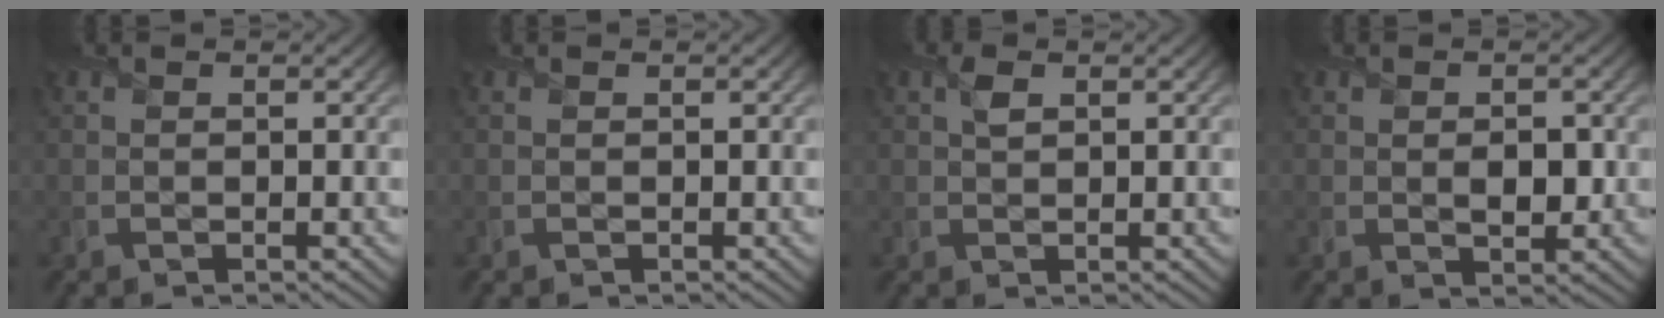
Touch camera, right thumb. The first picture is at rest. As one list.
[{"total": 0.0}, {"total": 1.6, "force": [0.7, 0.9, 1.1], "torque": [-0.024, 0.007, 0.013]}, {"total": 2.5, "force": [-0.2, 1.5, 2.0], "torque": [-0.036, -0.007, -0.006]}]